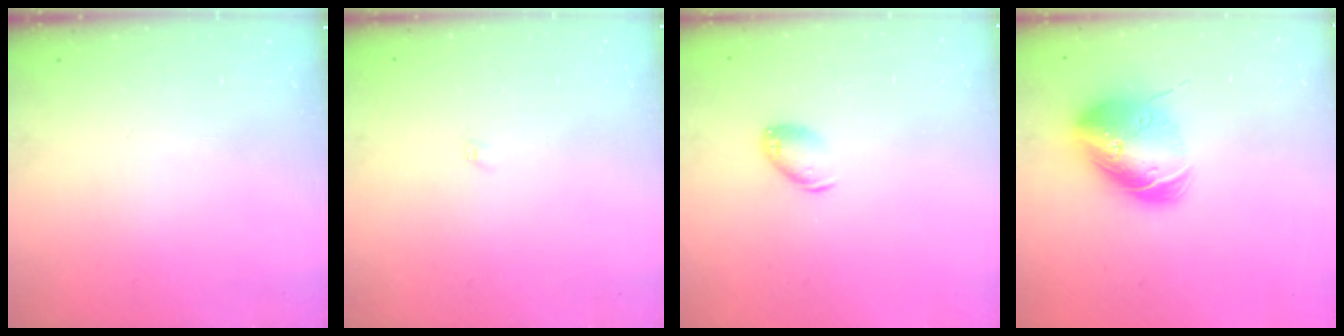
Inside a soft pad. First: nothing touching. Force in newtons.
{"total": 1.8, "press": 1.7, "slide": 0.3}
{"total": 7.3, "press": 7.2, "slide": 0.9}
{"total": 18.2, "press": 18.0, "slide": 2.8}